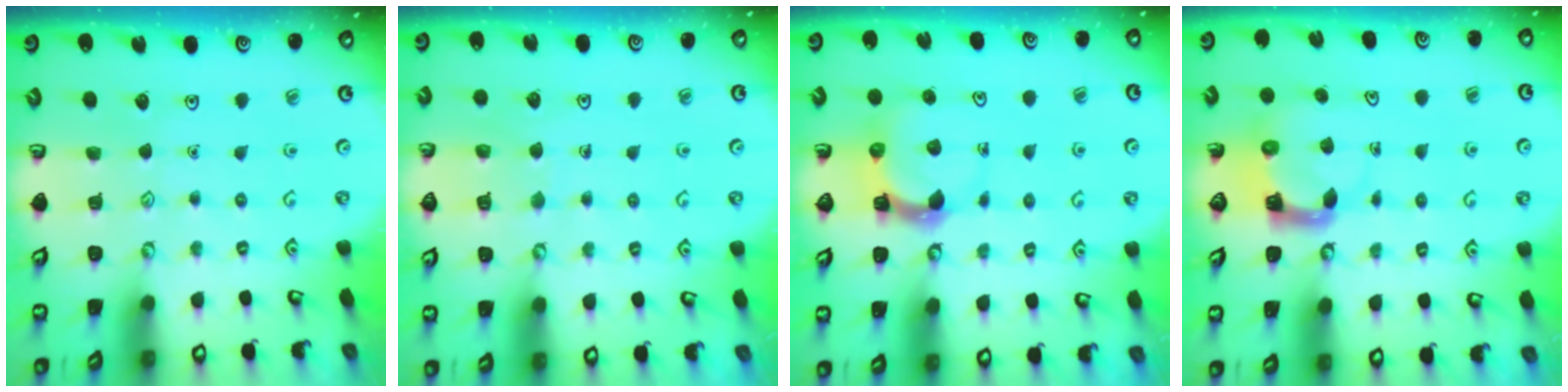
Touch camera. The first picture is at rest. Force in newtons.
{"total": 5.4, "press": 5.4, "slide": 0.4}
{"total": 4.8, "press": 4.8, "slide": 0.6}
{"total": 3.7, "press": 3.6, "slide": 0.5}